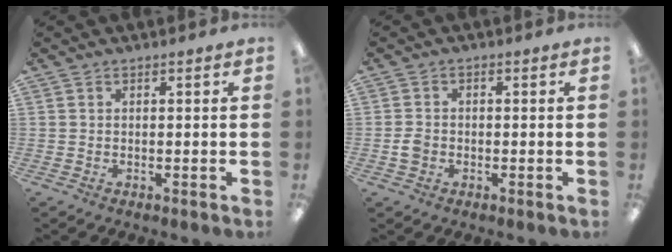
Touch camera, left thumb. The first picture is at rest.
{"total": 2.7, "force": [-0.8, 2.1, 1.4], "torque": [-0.024, 0.005, -0.015]}